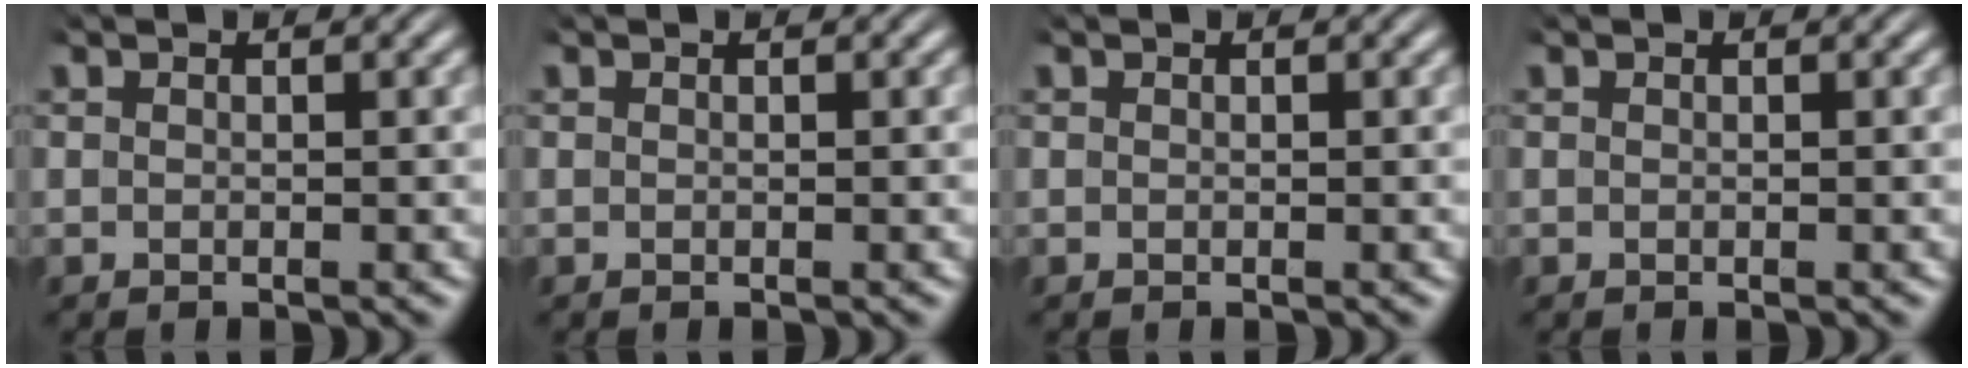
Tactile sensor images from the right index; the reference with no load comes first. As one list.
[{"total": 0.0}, {"total": 0.0}, {"total": 0.0}]